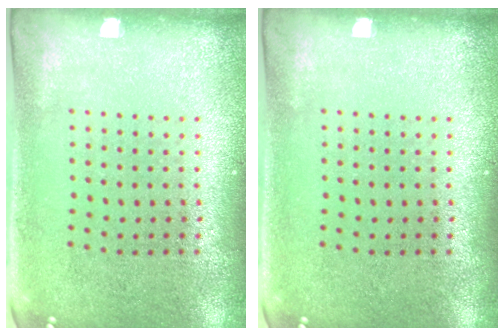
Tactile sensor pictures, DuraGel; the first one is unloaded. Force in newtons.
{"total": 0.0}